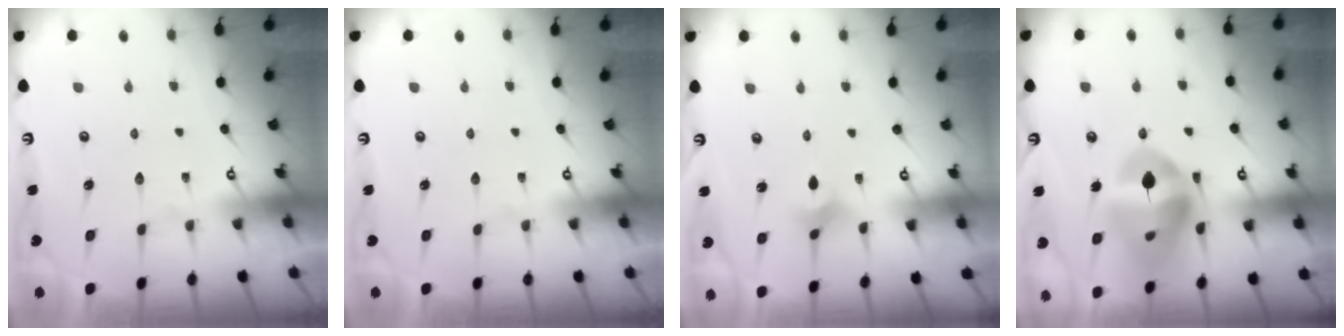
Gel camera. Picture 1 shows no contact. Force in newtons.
{"total": 0.0}
{"total": 2.1, "press": 2.0, "slide": 0.6}
{"total": 17.1, "press": 17.0, "slide": 2.0}